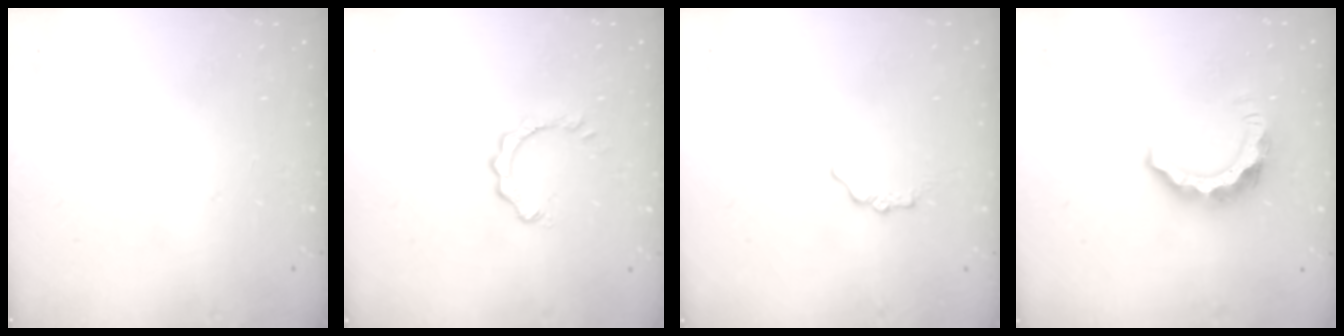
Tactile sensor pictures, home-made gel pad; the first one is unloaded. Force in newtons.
{"total": 1.3, "press": 1.2, "slide": 0.2}
{"total": 2.9, "press": 2.8, "slide": 0.5}
{"total": 8.3, "press": 8.3, "slide": 0.6}